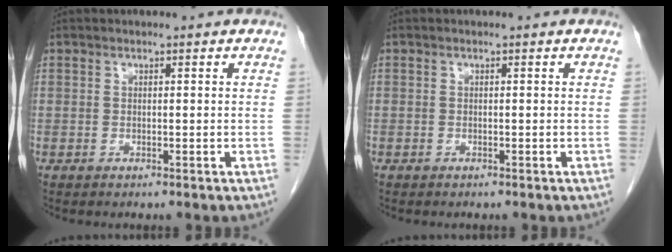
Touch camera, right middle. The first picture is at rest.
{"total": 0.0}